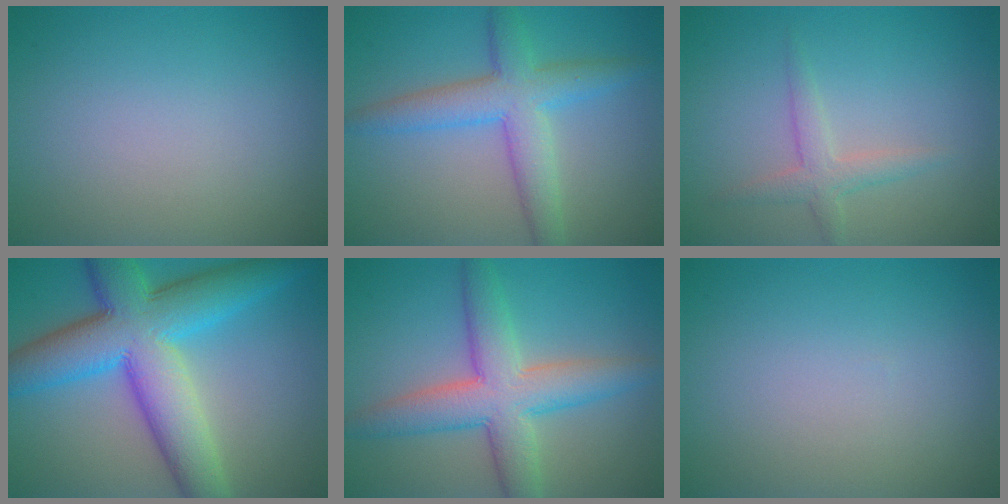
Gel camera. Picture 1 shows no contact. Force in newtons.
{"total": 5.3, "press": 5.3, "slide": 0.2}
{"total": 2.1, "press": 2.1, "slide": 0.1}
{"total": 11.5, "press": 11.5, "slide": 0.2}
{"total": 6.9, "press": 6.9, "slide": 0.4}
{"total": 0.0}